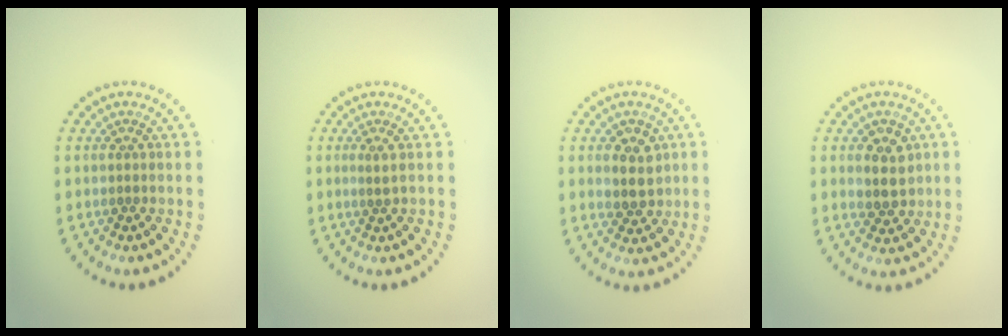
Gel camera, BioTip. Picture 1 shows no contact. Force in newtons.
{"total": 0.7, "press": 0.3, "slide": 0.6}
{"total": 2.9, "press": 2.8, "slide": 0.8}
{"total": 2.9, "press": 2.8, "slide": 0.8}